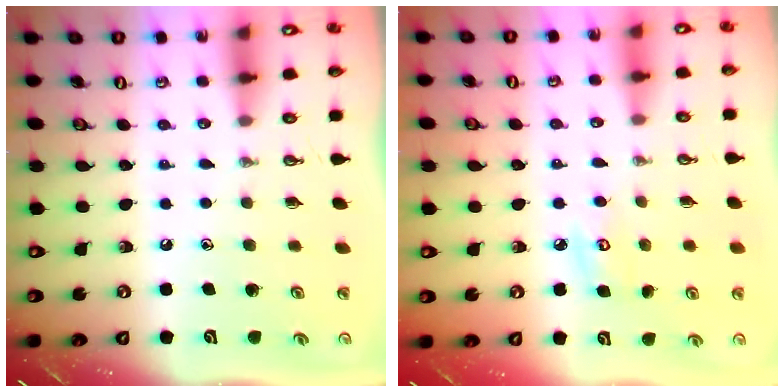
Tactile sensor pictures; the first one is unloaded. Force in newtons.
{"total": 5.6, "press": 5.5, "slide": 0.5}